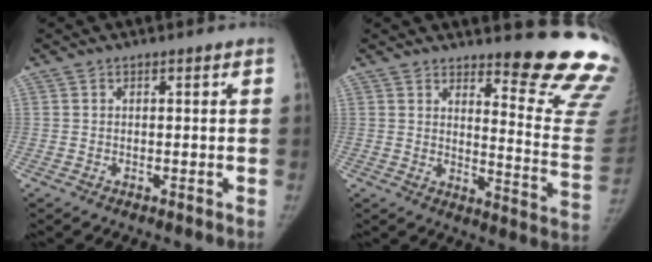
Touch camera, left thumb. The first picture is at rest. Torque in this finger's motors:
{"motor_torque": [1.77, -0.52, 1.37, -1.39, 0.18]}